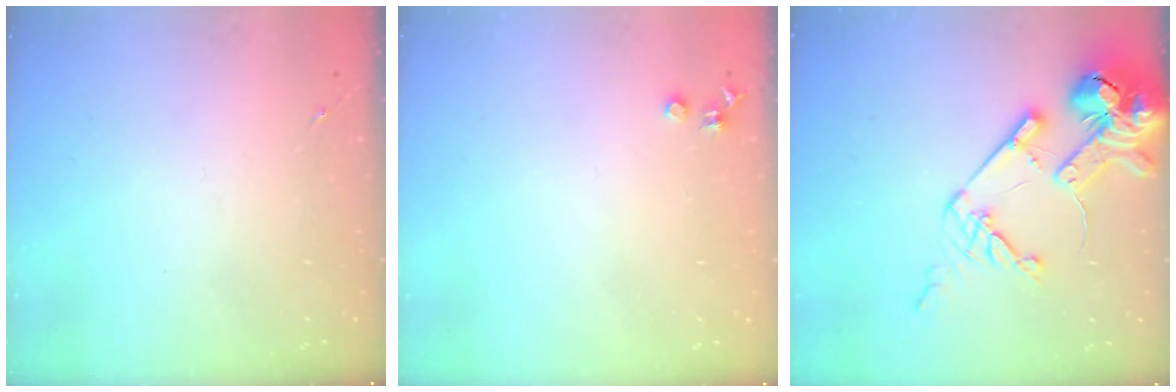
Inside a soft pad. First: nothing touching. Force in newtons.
{"total": 3.5, "press": 3.5, "slide": 0.4}
{"total": 23.3, "press": 23.1, "slide": 3.0}